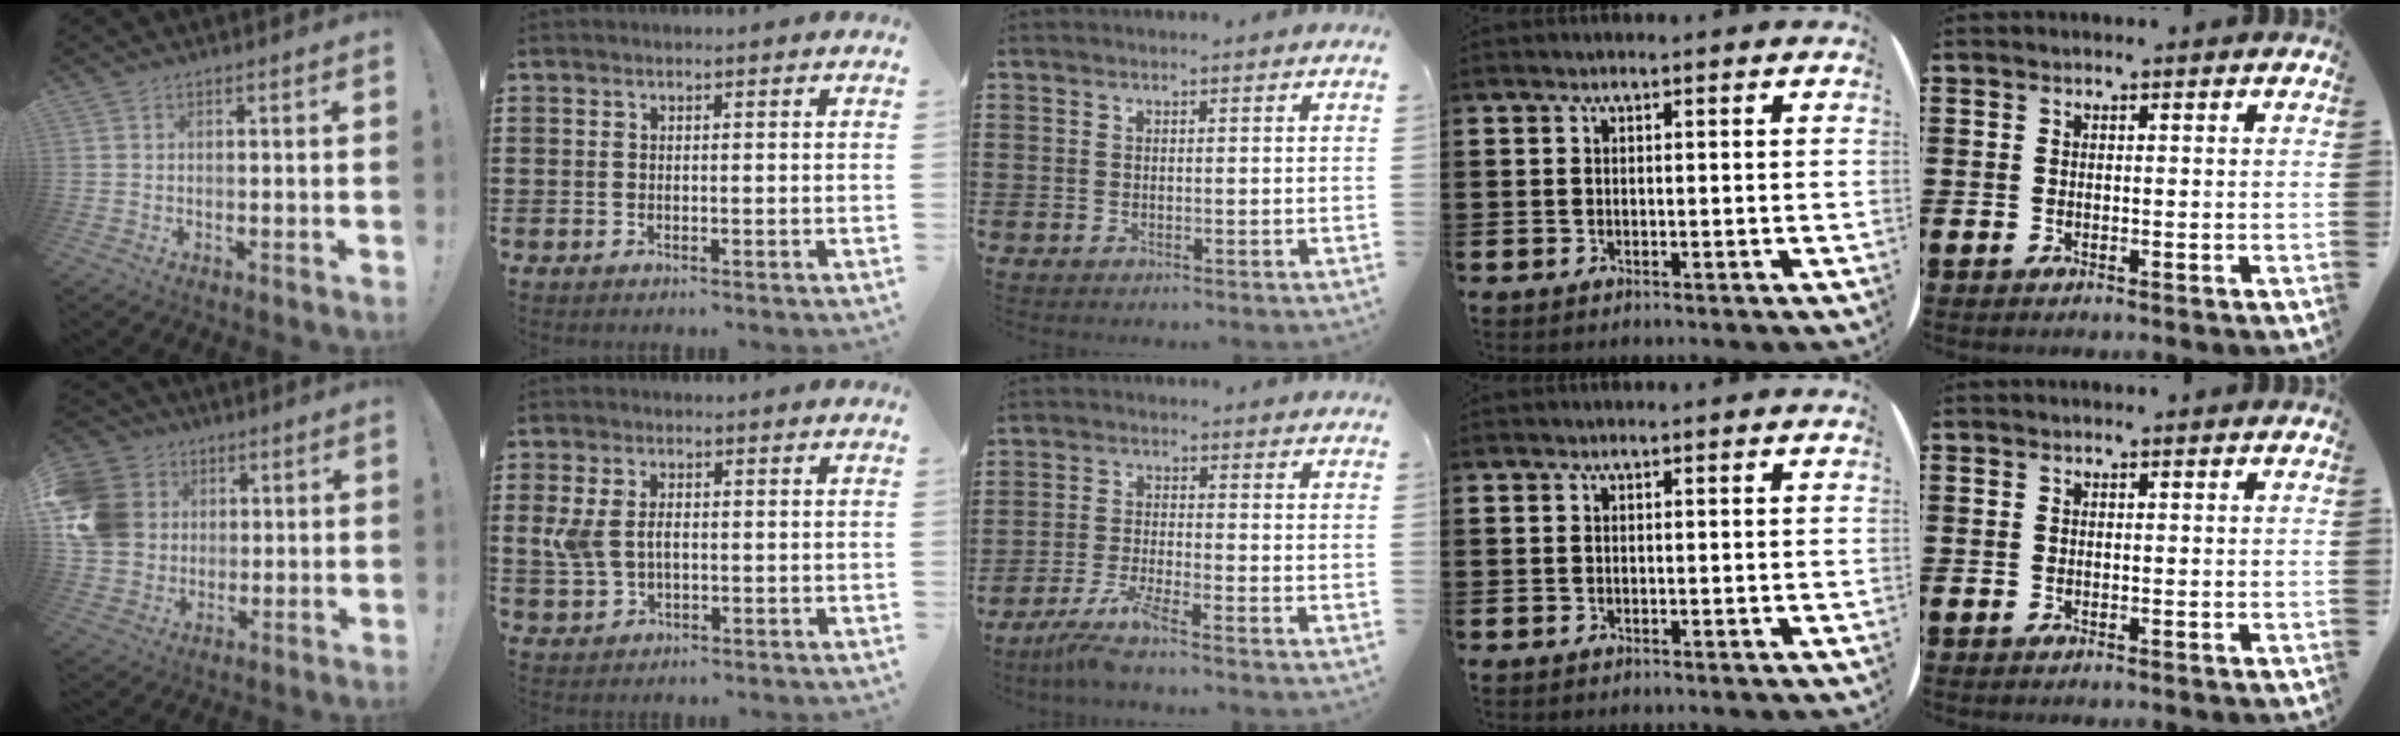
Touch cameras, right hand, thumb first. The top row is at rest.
{"thumb": {"total": 15.3, "force": [3.0, 13.4, 6.8], "torque": [-0.110, 0.000, 0.067]}, "index": {"total": 4.4, "force": [0.2, 2.7, 3.4], "torque": [-0.092, 0.002, -0.004]}, "middle": {"total": 4.9, "force": [-3.9, -0.2, 2.9], "torque": [-0.070, -0.019, -0.076]}}